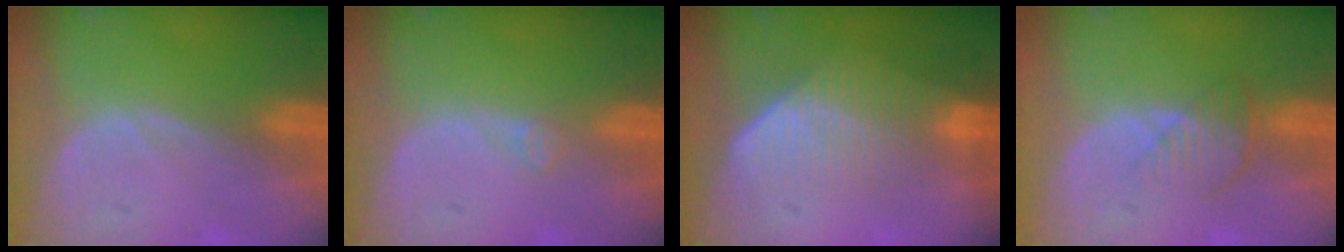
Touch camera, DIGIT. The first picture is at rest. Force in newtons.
{"total": 1.3, "press": 1.1, "slide": 0.7}
{"total": 7.2, "press": 6.1, "slide": 3.8}
{"total": 3.7, "press": 3.2, "slide": 1.9}